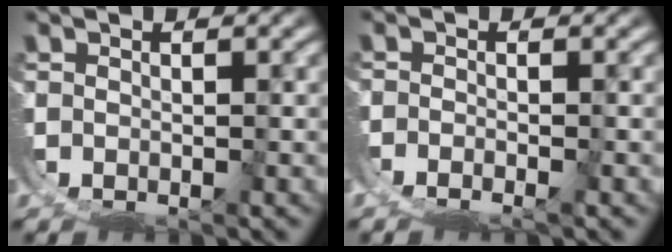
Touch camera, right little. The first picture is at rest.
{"total": 4.0, "force": [-2.8, 2.1, 2.0], "torque": [-0.034, -0.016, -0.038]}